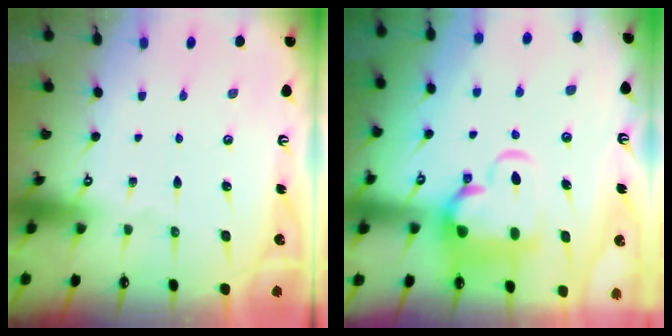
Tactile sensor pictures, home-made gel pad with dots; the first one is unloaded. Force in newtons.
{"total": 5.4, "press": 5.2, "slide": 1.4}